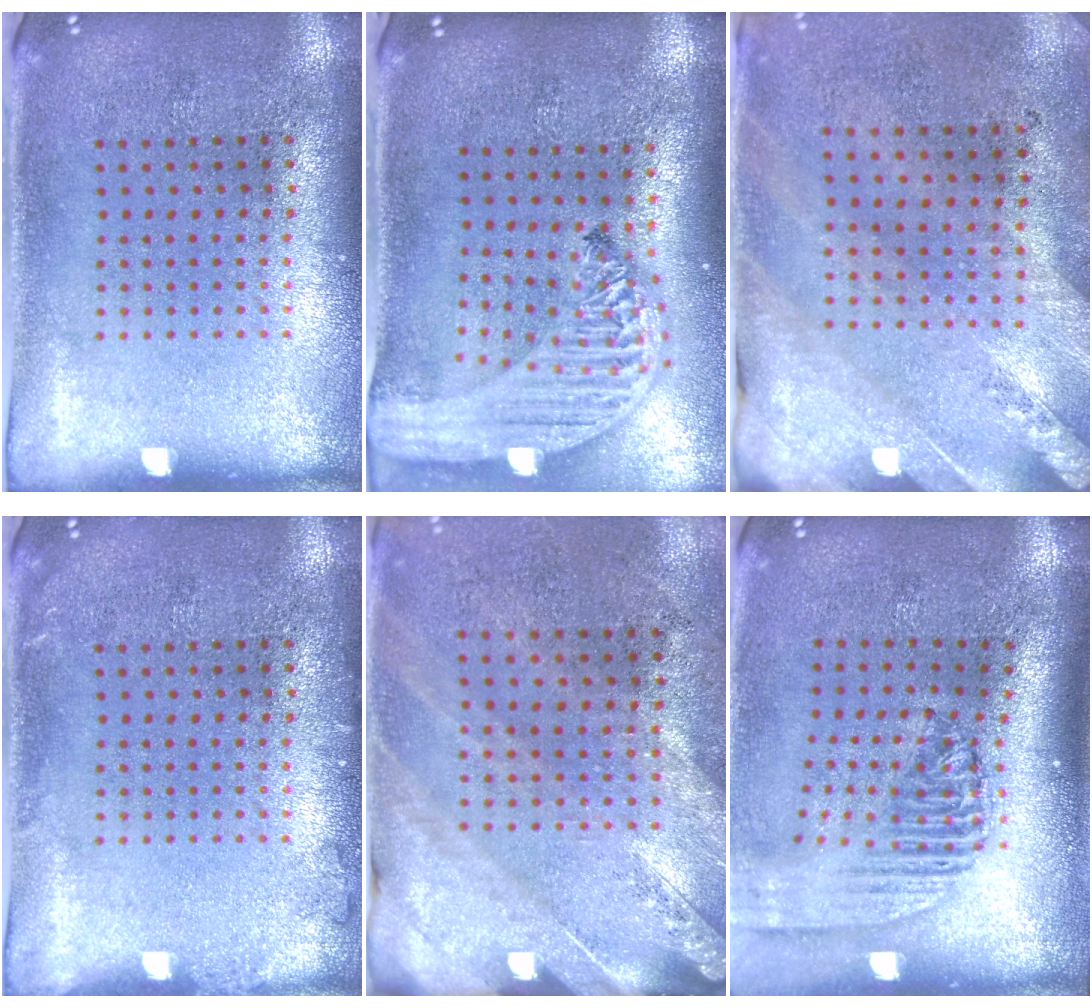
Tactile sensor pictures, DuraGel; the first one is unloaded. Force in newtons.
{"total": 3.1, "press": 2.4, "slide": 1.9}
{"total": 2.5, "press": 2.0, "slide": 1.4}
{"total": 0.9, "press": 0.8, "slide": 0.2}
{"total": 2.5, "press": 2.0, "slide": 1.5}
{"total": 2.3, "press": 1.7, "slide": 1.5}